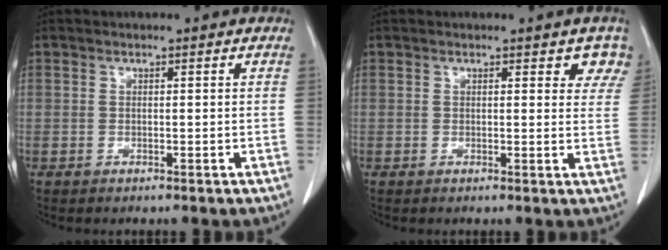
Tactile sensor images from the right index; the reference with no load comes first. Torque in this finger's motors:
{"motor_torque": [0.09, 0.14, 0.06, 0.00]}